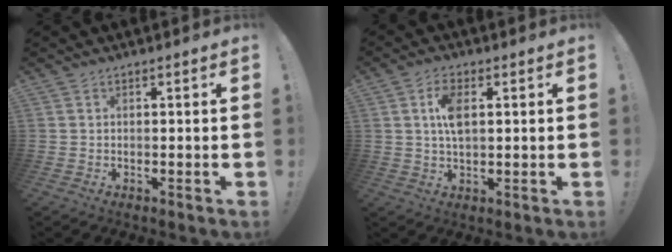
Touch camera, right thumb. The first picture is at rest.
{"total": 7.0, "force": [1.6, 3.5, 5.8], "torque": [-0.101, -0.003, 0.023]}